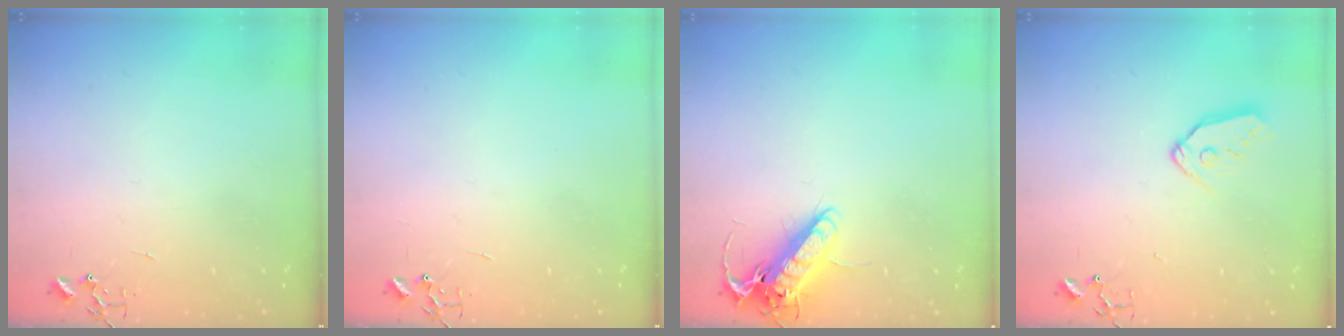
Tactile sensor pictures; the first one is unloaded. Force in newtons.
{"total": 0.0}
{"total": 13.8, "press": 13.6, "slide": 2.3}
{"total": 9.0, "press": 8.9, "slide": 0.9}